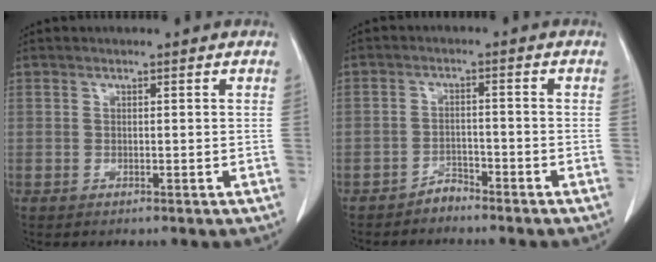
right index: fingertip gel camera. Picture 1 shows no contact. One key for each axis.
{"total": 2.2, "fx": -2.1, "fy": 0.8, "fz": 0.1, "tx": 0.004, "ty": 0.002, "tz": -0.035}